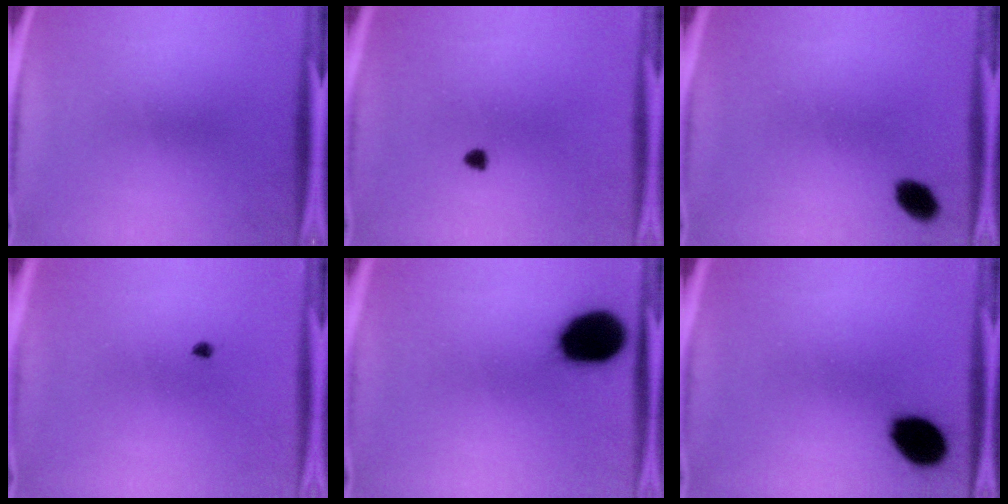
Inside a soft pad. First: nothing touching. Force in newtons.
{"total": 1.2}
{"total": 4.2}
{"total": 0.7}
{"total": 16.8}
{"total": 10.3}